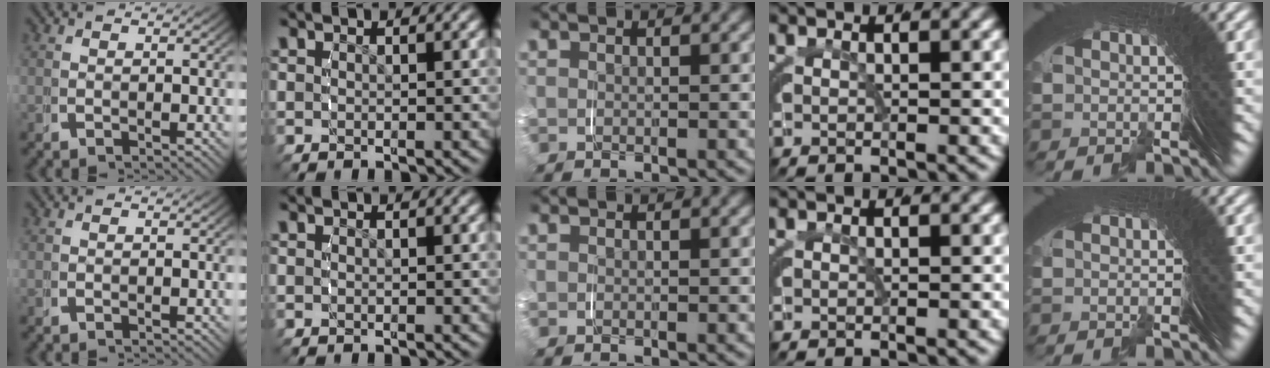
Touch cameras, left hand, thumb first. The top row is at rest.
{}